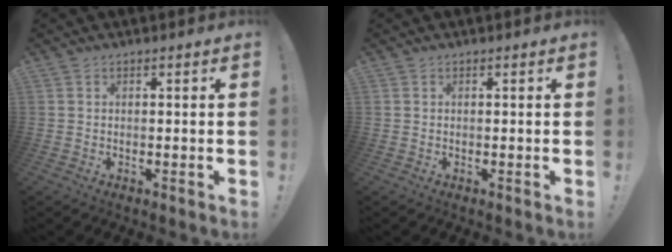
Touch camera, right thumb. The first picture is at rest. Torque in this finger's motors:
{"motor_torque": [0.00, 0.01, -0.02, 0.00, 0.00]}